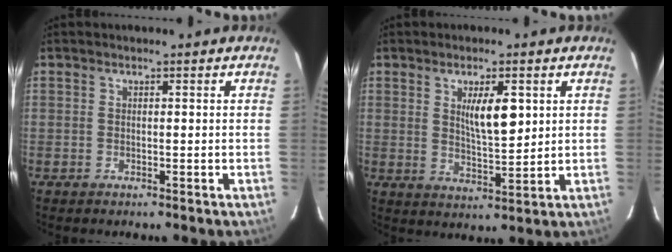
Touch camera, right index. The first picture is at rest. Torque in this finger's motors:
{"motor_torque": [0.24, 0.08, 0.15, 0.08]}